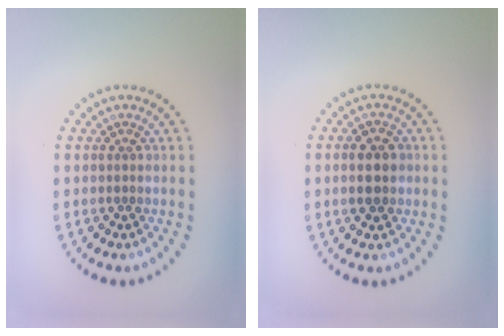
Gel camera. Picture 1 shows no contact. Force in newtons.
{"total": 2.5, "press": 2.5, "slide": 0.2}